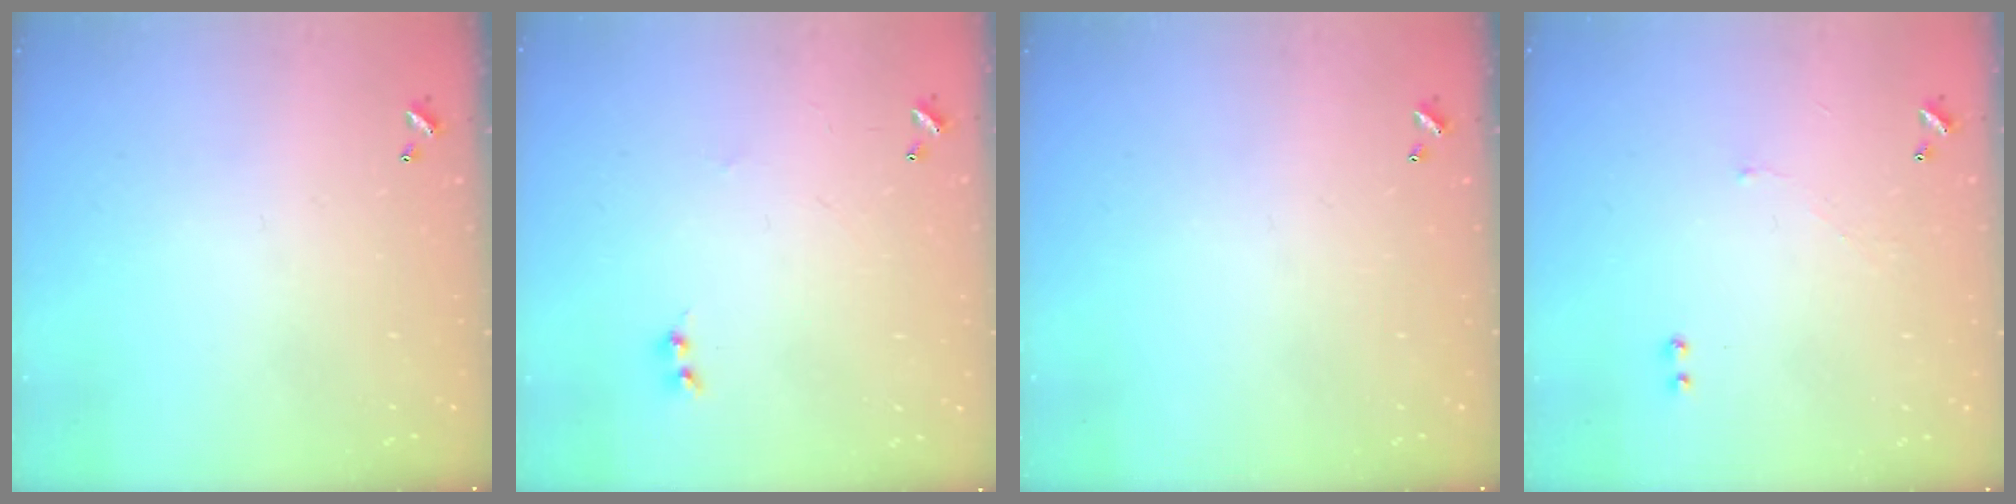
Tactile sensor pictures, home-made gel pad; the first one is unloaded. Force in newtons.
{"total": 1.5, "press": 1.4, "slide": 0.3}
{"total": 0.0}
{"total": 2.0, "press": 1.9, "slide": 0.7}